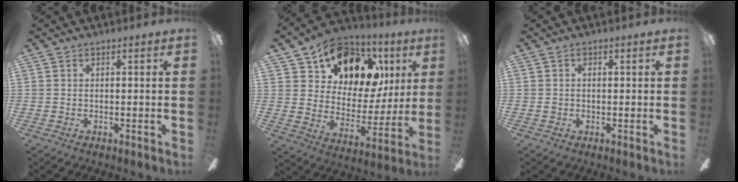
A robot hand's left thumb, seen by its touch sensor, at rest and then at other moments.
{"total": 15.8, "force": [9.8, 10.4, 6.9], "torque": [-0.120, -0.051, 0.180]}
{"total": 0.8, "force": [-0.1, 0.6, 0.4], "torque": [-0.008, 0.005, -0.004]}